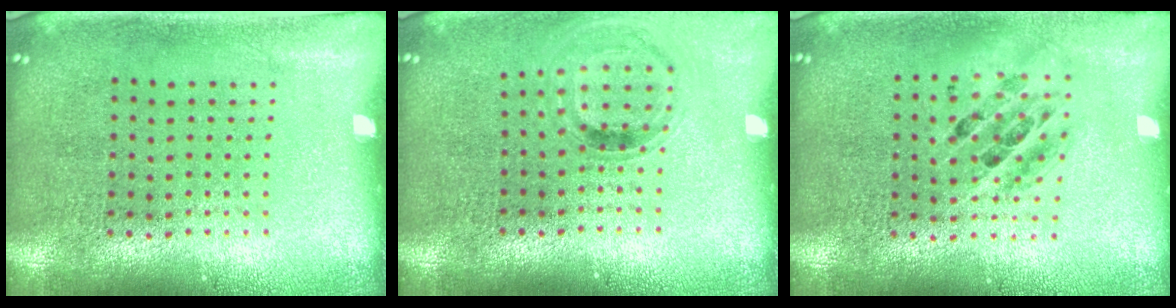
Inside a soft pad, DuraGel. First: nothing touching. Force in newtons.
{"total": 0.9, "press": 0.9, "slide": 0.1}
{"total": 1.5, "press": 1.3, "slide": 0.7}